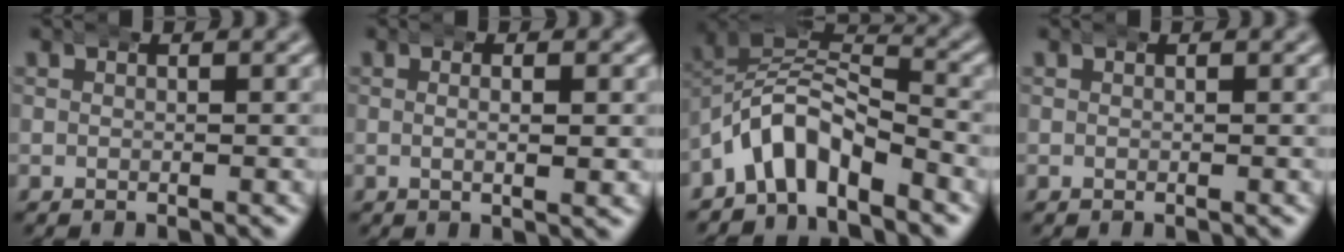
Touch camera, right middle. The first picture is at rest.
{"total": 2.1, "force": [0.1, 0.4, 2.0], "torque": [-0.033, 0.004, -0.001]}
{"total": 8.5, "force": [-3.5, 6.6, 4.1], "torque": [-0.100, -0.027, -0.057]}
{"total": 0.0}